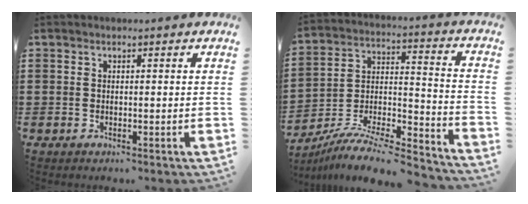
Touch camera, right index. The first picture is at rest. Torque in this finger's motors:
{"motor_torque": [0.54, 0.69, 0.72, 0.16]}